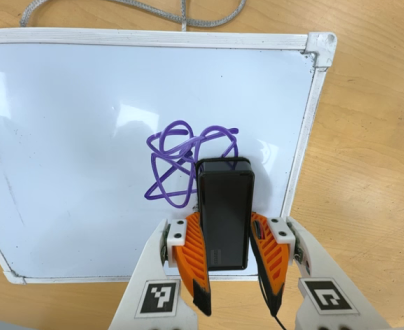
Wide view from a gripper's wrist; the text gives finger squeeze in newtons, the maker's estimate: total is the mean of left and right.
{"total": 13.6, "left": 14.7, "right": 12.5}